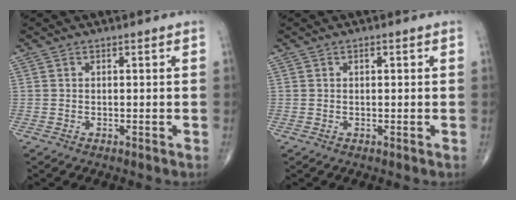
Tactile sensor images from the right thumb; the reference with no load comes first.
{"total": 0.8, "force": [0.3, 0.3, 0.7], "torque": [-0.010, 0.000, 0.005]}